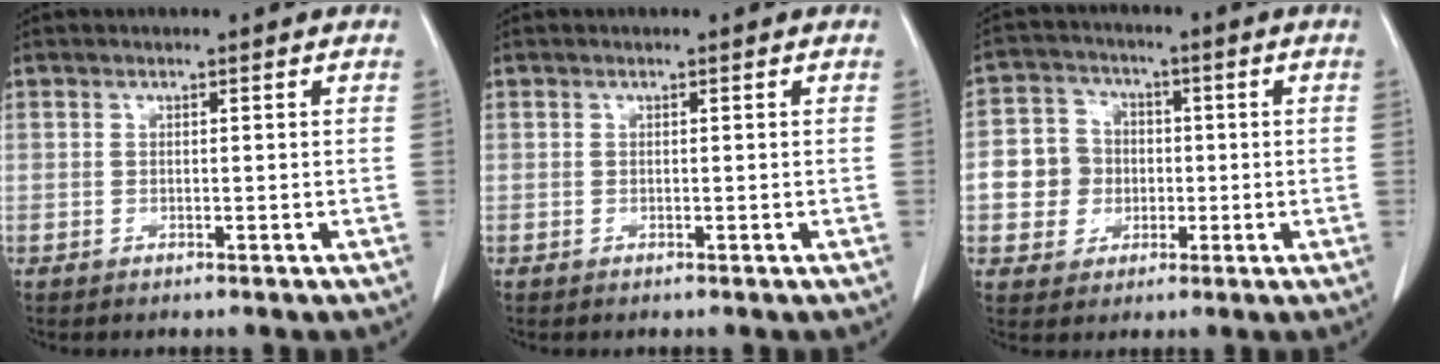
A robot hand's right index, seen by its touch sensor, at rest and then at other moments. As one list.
[{"total": 0.0}, {"total": 7.4, "force": [-0.7, 7.0, 2.5], "torque": [-0.060, 0.025, -0.007]}]